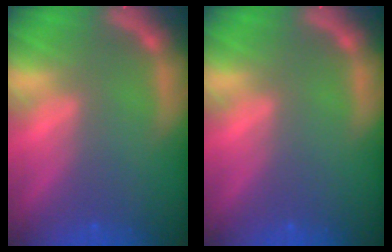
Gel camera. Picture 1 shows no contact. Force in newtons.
{"total": 0.0}